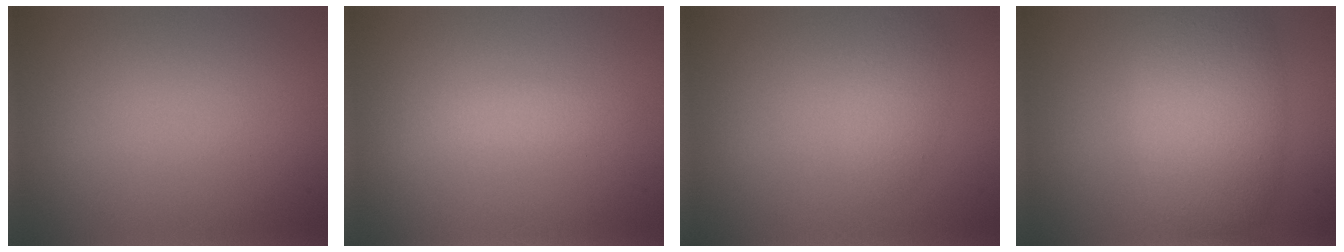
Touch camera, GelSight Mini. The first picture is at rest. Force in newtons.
{"total": 1.1, "press": 1.1, "slide": 0.1}
{"total": 1.8, "press": 1.8, "slide": 0.1}
{"total": 7.5, "press": 7.5, "slide": 0.3}